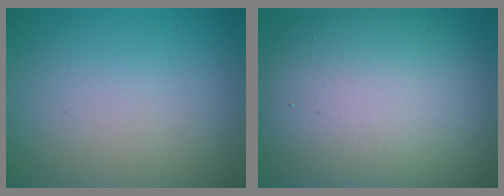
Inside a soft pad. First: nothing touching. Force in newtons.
{"total": 13.5, "press": 13.4, "slide": 1.2}